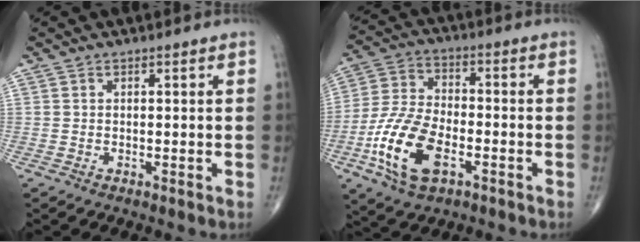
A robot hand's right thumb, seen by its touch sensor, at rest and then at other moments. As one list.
[{"total": 14.9, "force": [-5.5, 7.7, 11.5], "torque": [-0.232, 0.019, -0.105]}]